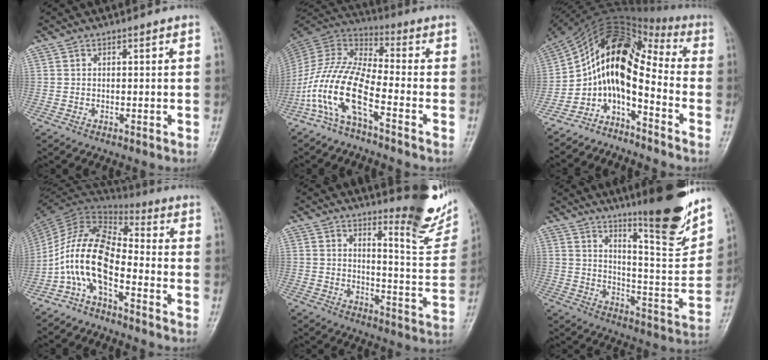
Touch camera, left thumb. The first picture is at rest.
{"total": 12.7, "force": [-6.2, 3.7, 10.4], "torque": [-0.231, 0.053, -0.134]}
{"total": 12.7, "force": [-4.3, 6.4, 10.1], "torque": [-0.161, 0.104, -0.088]}
{"total": 12.0, "force": [-4.7, 5.2, 9.7], "torque": [-0.198, 0.064, -0.105]}
{"total": 12.2, "force": [9.4, 2.6, 7.3], "torque": [-0.067, -0.087, 0.121]}
{"total": 18.0, "force": [13.5, 2.1, 11.8], "torque": [-0.150, -0.091, 0.209]}